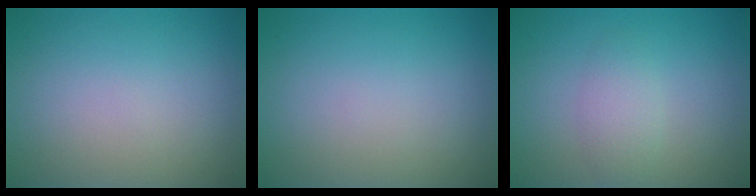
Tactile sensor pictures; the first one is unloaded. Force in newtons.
{"total": 0.0}
{"total": 2.0, "press": 2.0, "slide": 0.0}